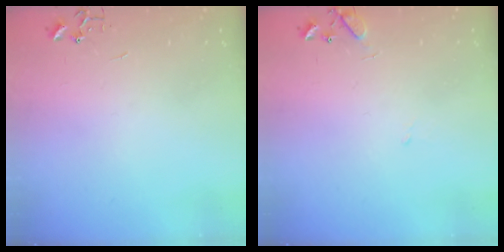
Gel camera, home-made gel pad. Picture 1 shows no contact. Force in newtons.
{"total": 8.6, "press": 8.5, "slide": 1.1}